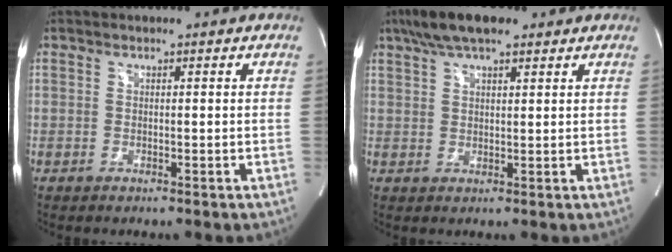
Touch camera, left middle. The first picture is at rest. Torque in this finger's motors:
{"motor_torque": [0.76, -0.37, 0.07, 0.08]}